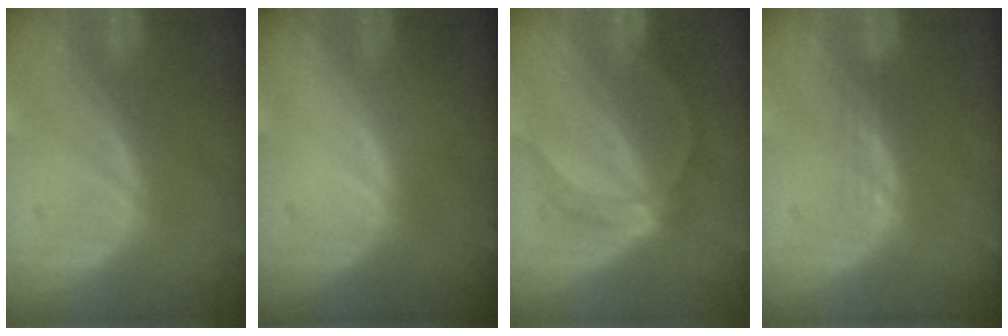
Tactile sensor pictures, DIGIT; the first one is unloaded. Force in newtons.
{"total": 0.0}
{"total": 5.0, "press": 4.8, "slide": 1.5}
{"total": 1.5, "press": 1.5, "slide": 0.3}